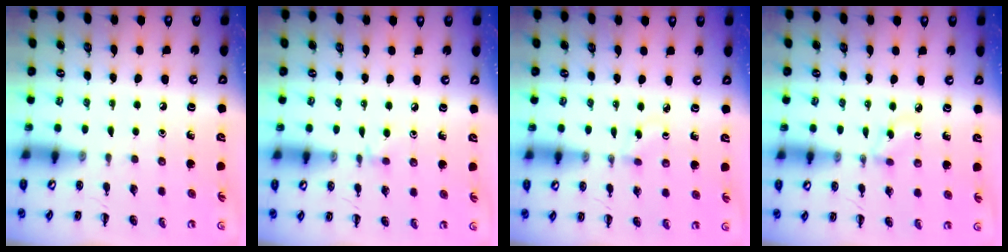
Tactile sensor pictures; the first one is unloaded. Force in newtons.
{"total": 3.0, "press": 2.7, "slide": 1.2}
{"total": 1.9, "press": 1.7, "slide": 0.9}
{"total": 2.9, "press": 2.6, "slide": 1.2}